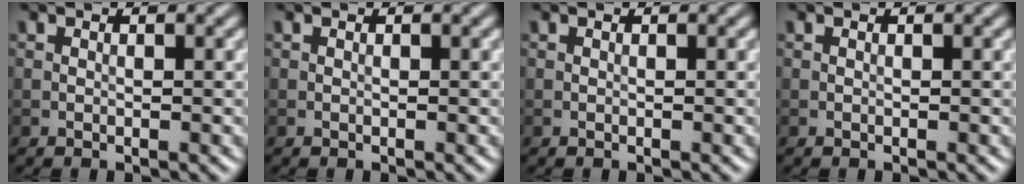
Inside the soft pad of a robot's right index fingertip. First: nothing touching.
{"total": 0.0}
{"total": 0.0}
{"total": 0.0}